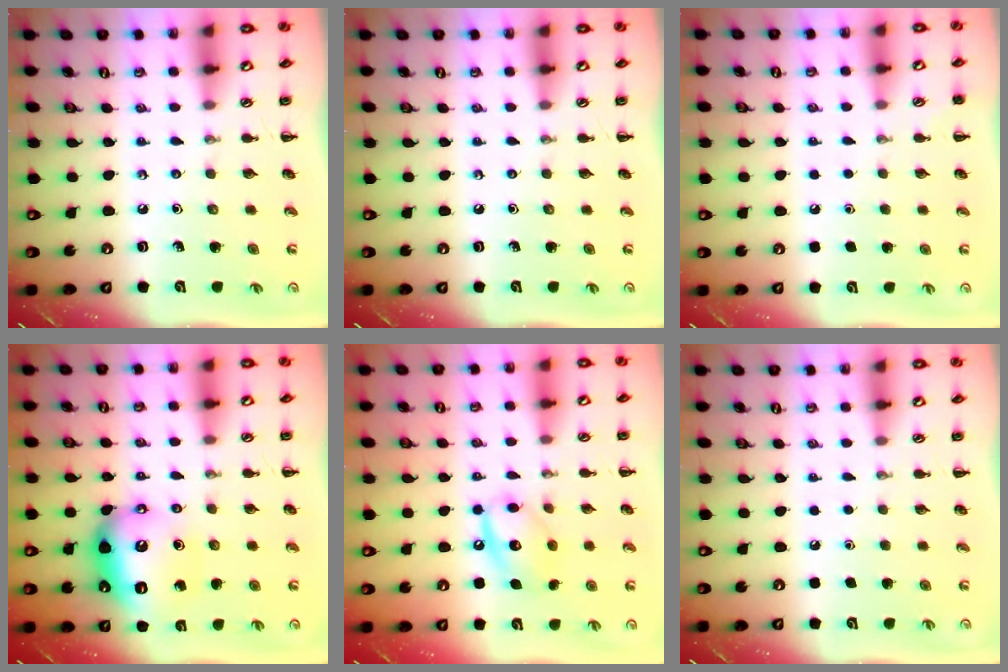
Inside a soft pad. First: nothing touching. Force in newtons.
{"total": 0.0}
{"total": 1.6, "press": 1.6, "slide": 0.1}
{"total": 12.6, "press": 12.5, "slide": 1.5}
{"total": 11.9, "press": 11.8, "slide": 1.7}
{"total": 1.6, "press": 1.6, "slide": 0.1}